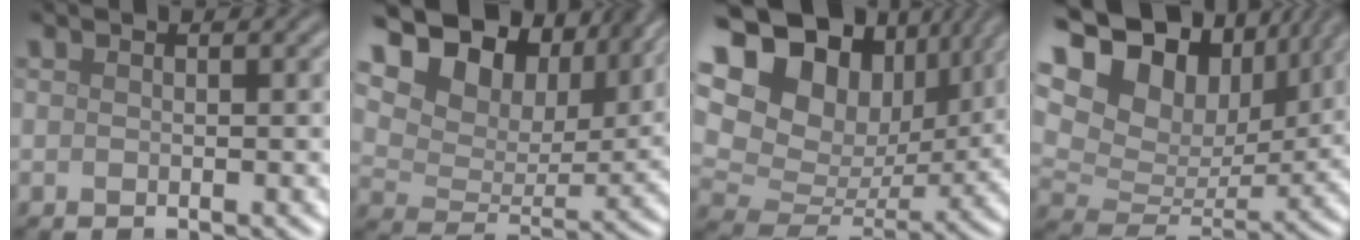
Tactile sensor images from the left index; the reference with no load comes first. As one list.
[{"total": 16.0, "force": [10.5, 9.1, 8.0], "torque": [-0.174, 0.040, 0.153]}, {"total": 14.8, "force": [7.0, 10.1, 8.2], "torque": [-0.181, 0.034, 0.125]}, {"total": 16.0, "force": [8.6, 10.1, 8.9], "torque": [-0.187, 0.042, 0.140]}]